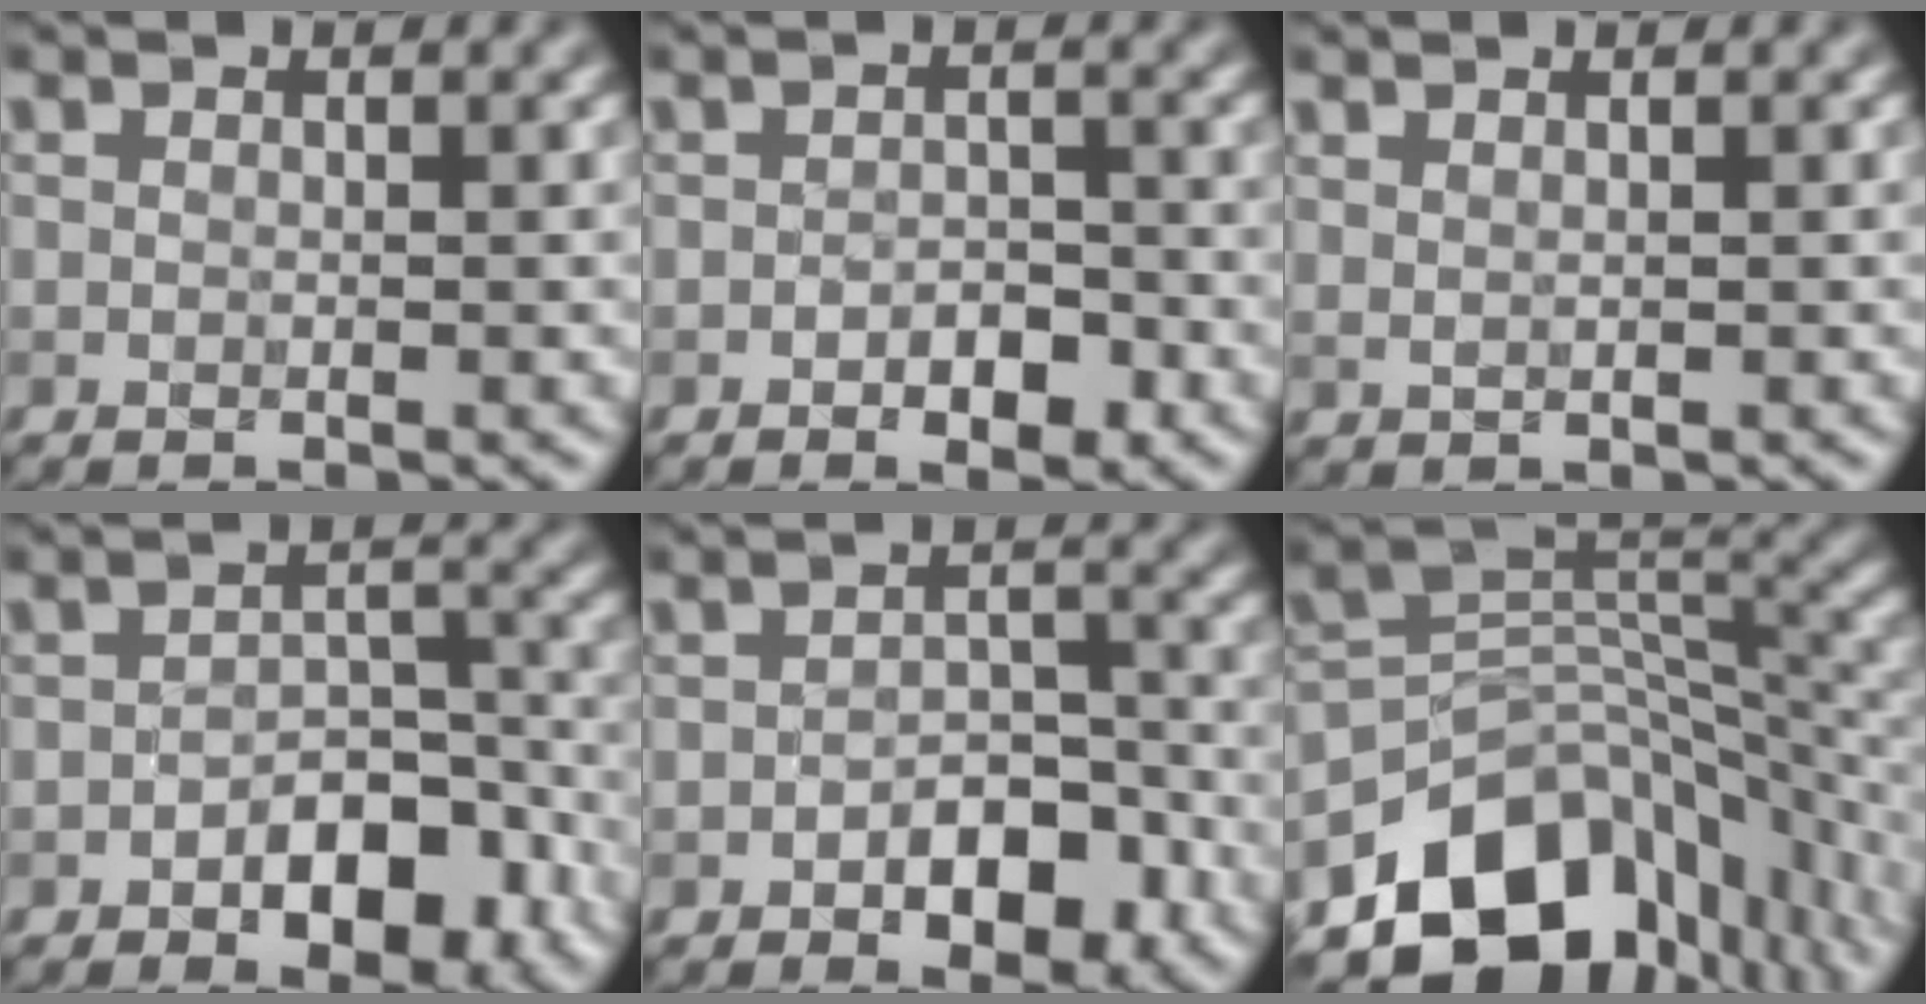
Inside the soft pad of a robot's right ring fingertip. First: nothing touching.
{"total": 2.2, "force": [-1.4, 1.1, 1.2], "torque": [-0.016, 0.002, -0.018]}
{"total": 1.4, "force": [1.1, 0.6, 0.5], "torque": [-0.002, -0.001, 0.010]}
{"total": 5.4, "force": [-3.0, 3.0, 3.3], "torque": [-0.038, 0.004, -0.044]}
{"total": 4.3, "force": [-2.4, 2.4, 2.6], "torque": [-0.030, 0.004, -0.032]}
{"total": 13.0, "force": [-7.1, 8.2, 7.1], "torque": [-0.134, -0.008, -0.109]}